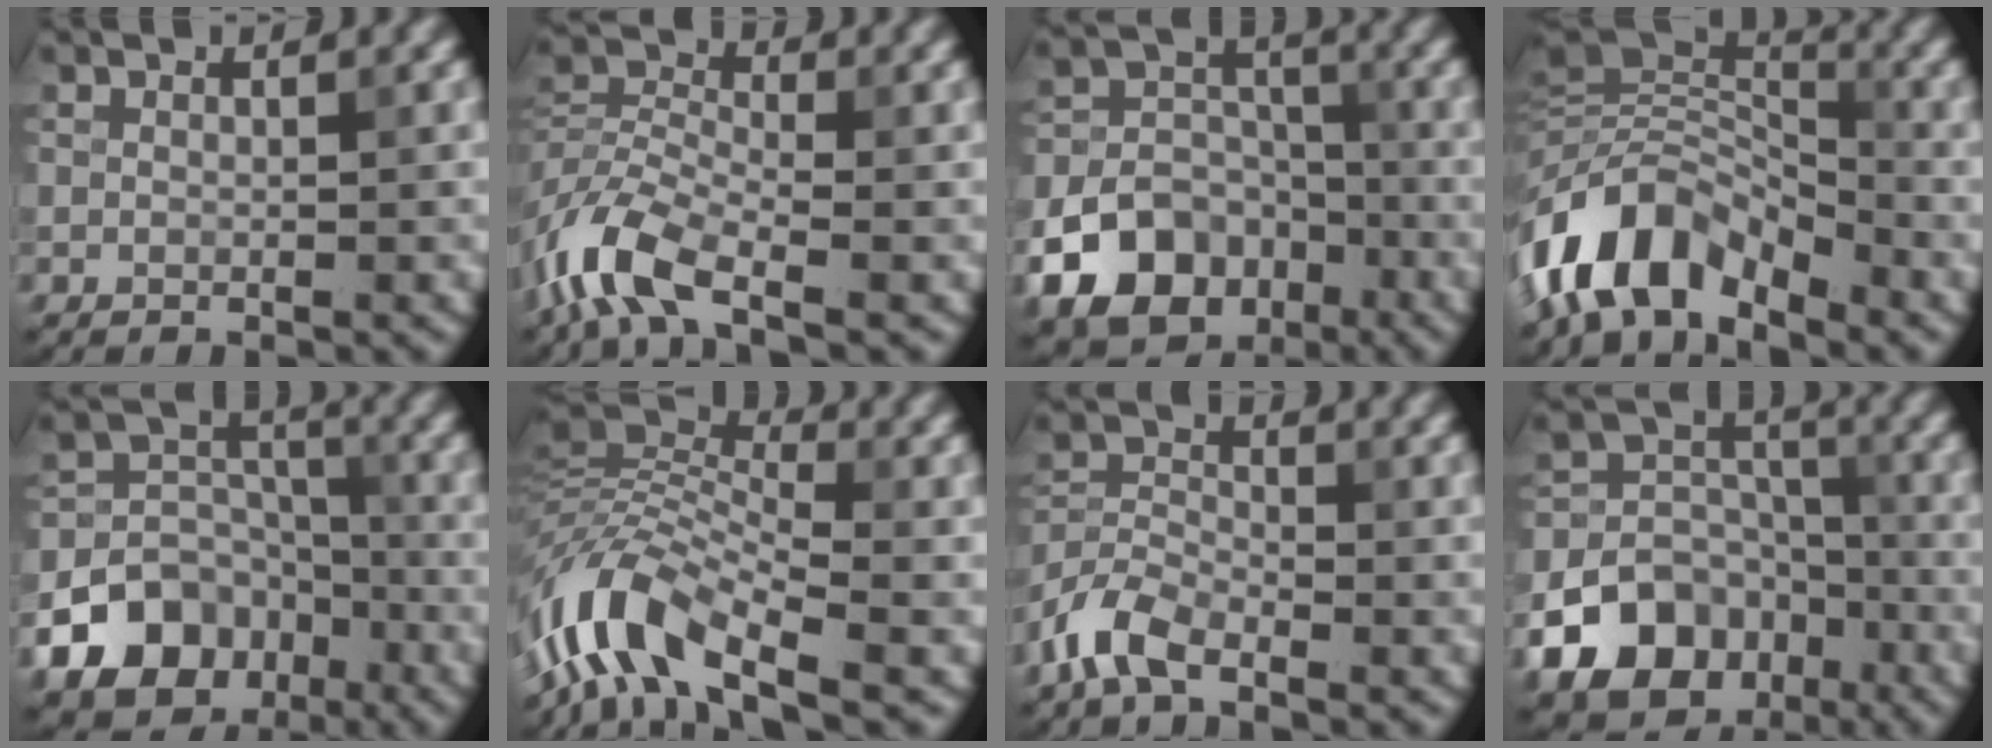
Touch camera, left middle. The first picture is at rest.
{"total": 6.8, "force": [-3.9, 3.1, 4.5], "torque": [-0.096, 0.001, -0.094]}
{"total": 12.6, "force": [-6.8, 9.6, 4.7], "torque": [-0.080, -0.036, -0.133]}
{"total": 9.0, "force": [-5.1, 4.7, 5.7], "torque": [-0.091, 0.014, -0.108]}
{"total": 14.4, "force": [-7.8, 11.4, 4.1], "torque": [-0.081, -0.042, -0.141]}
{"total": 9.7, "force": [-4.9, 3.8, 7.4], "torque": [-0.141, 0.017, -0.109]}
{"total": 4.5, "force": [-3.1, 2.1, 2.5], "torque": [-0.052, 0.000, -0.075]}
{"total": 16.8, "force": [-9.2, 13.1, 4.9], "torque": [-0.094, -0.054, -0.162]}